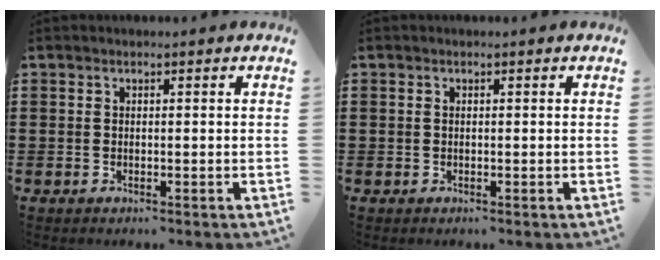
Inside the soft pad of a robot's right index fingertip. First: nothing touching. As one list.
[{"total": 0.0}]